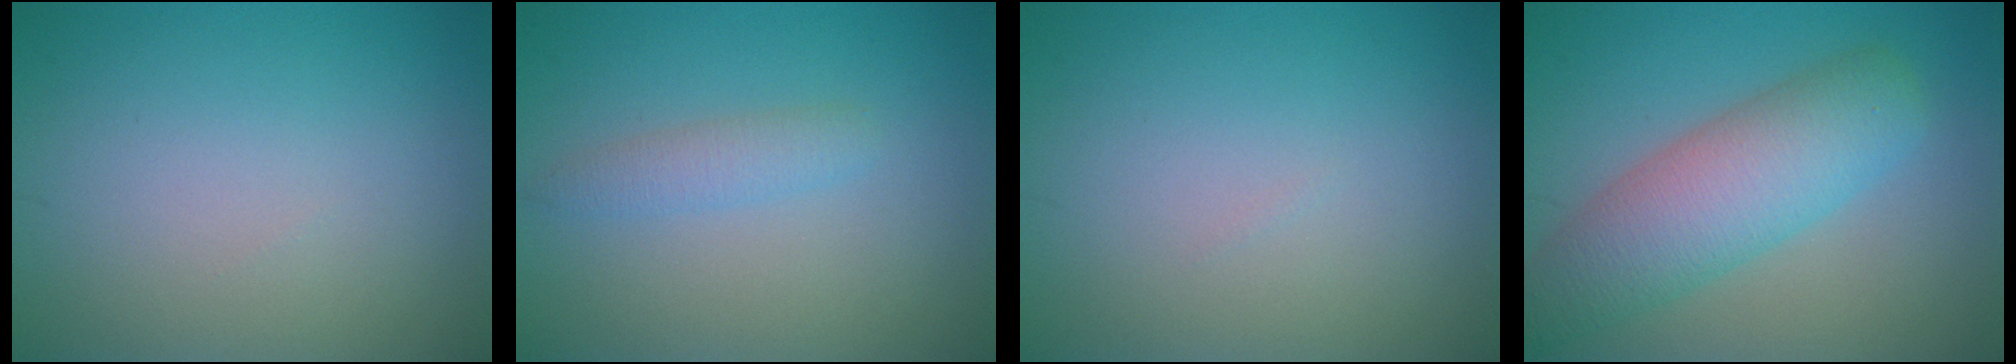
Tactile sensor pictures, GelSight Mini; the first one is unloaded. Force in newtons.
{"total": 1.7, "press": 1.7, "slide": 0.1}
{"total": 0.0}
{"total": 6.9, "press": 6.9, "slide": 0.2}